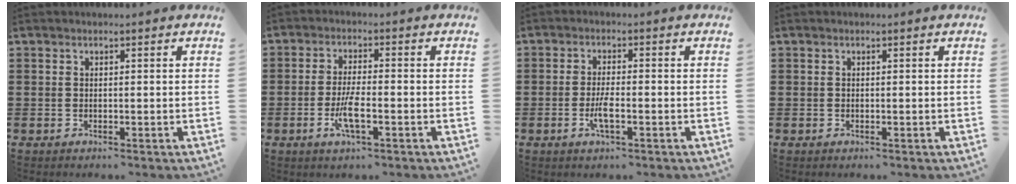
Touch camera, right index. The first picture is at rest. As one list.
[{"total": 4.9, "force": [-1.8, 1.0, 4.5], "torque": [-0.094, -0.007, -0.037]}, {"total": 3.4, "force": [-1.3, 0.7, 3.1], "torque": [-0.067, -0.006, -0.027]}, {"total": 0.0}]